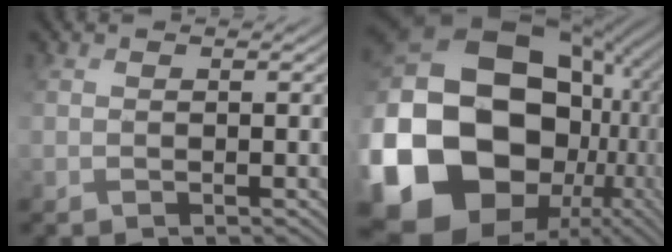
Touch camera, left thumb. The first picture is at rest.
{"total": 23.6, "force": [-2.1, 19.0, 13.7], "torque": [-0.360, -0.036, -0.001]}